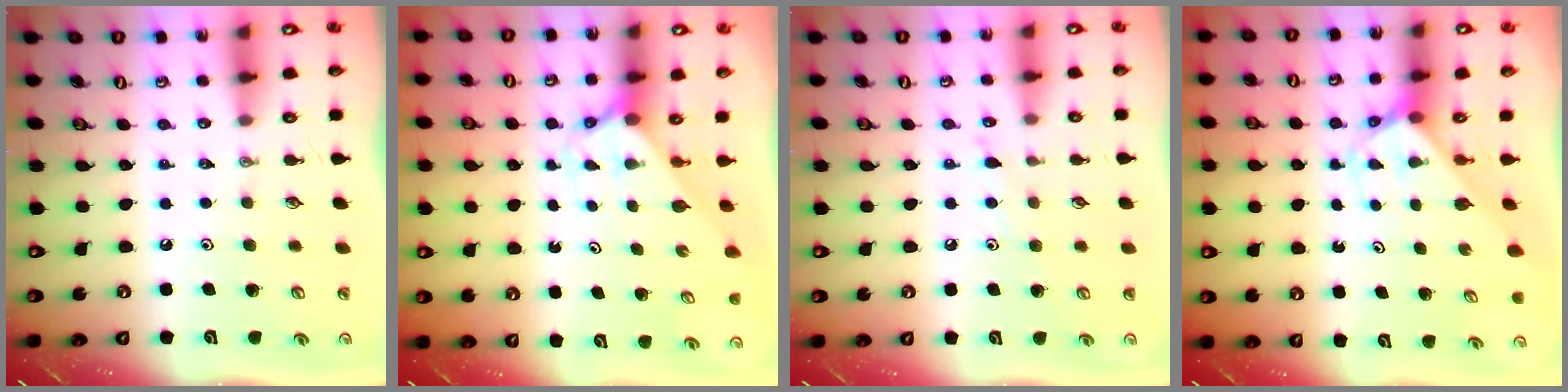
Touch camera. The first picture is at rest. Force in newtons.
{"total": 2.5, "press": 2.5, "slide": 0.2}
{"total": 6.3, "press": 6.2, "slide": 0.7}
{"total": 2.6, "press": 2.6, "slide": 0.2}